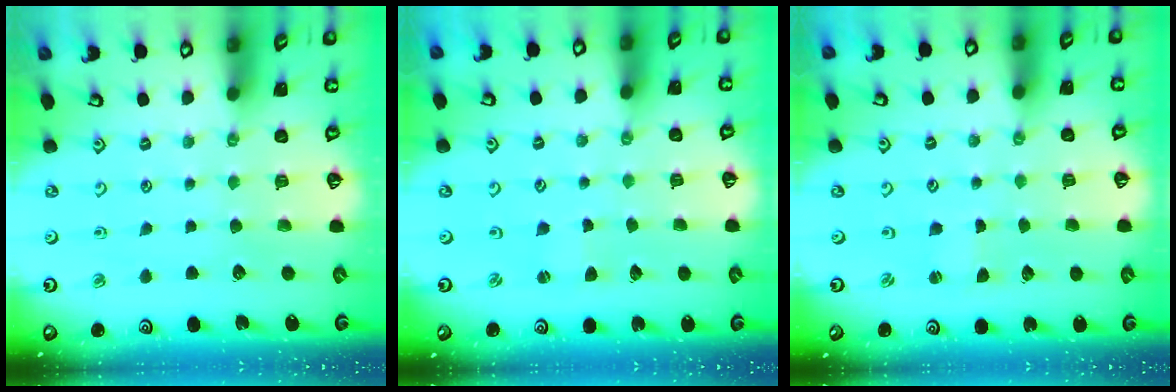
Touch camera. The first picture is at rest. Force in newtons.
{"total": 1.6, "press": 1.6, "slide": 0.4}
{"total": 0.0}